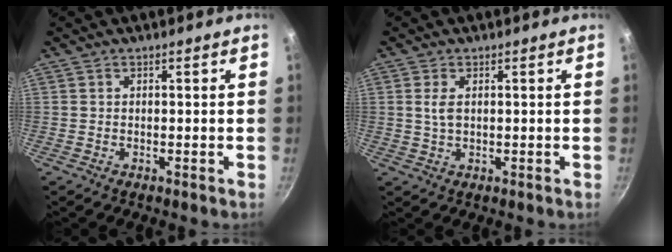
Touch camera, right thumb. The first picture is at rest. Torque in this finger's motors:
{"motor_torque": [-0.51, -0.08, -0.49, 0.16, 0.12]}